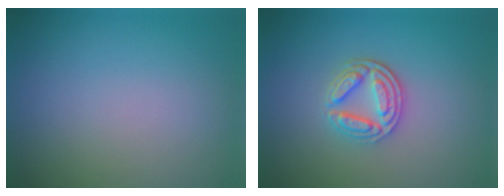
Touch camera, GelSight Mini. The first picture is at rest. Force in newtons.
{"total": 3.7, "press": 3.2, "slide": 1.9}